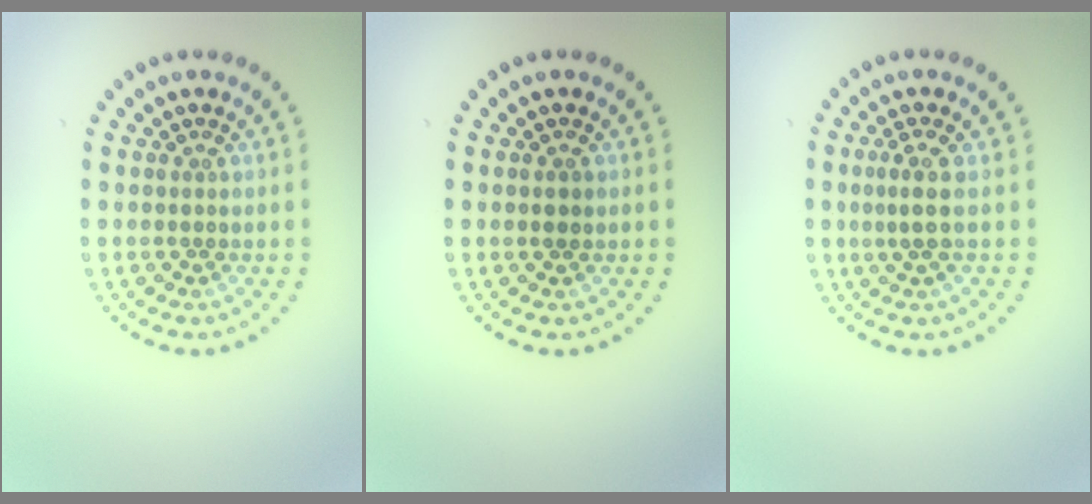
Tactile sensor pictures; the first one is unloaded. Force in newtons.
{"total": 0.7, "press": 0.7, "slide": 0.0}
{"total": 1.9, "press": 1.4, "slide": 1.2}